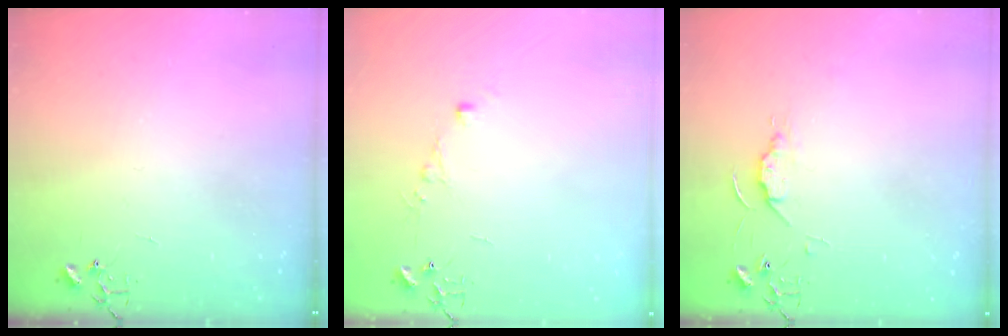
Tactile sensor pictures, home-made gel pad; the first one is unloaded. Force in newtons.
{"total": 4.4, "press": 4.4, "slide": 0.5}
{"total": 5.7, "press": 5.6, "slide": 0.8}